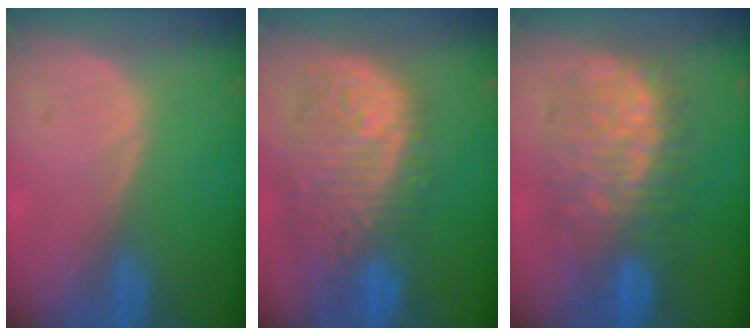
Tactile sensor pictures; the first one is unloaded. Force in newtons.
{"total": 12.2, "press": 10.9, "slide": 5.6}
{"total": 10.5, "press": 10.4, "slide": 1.2}